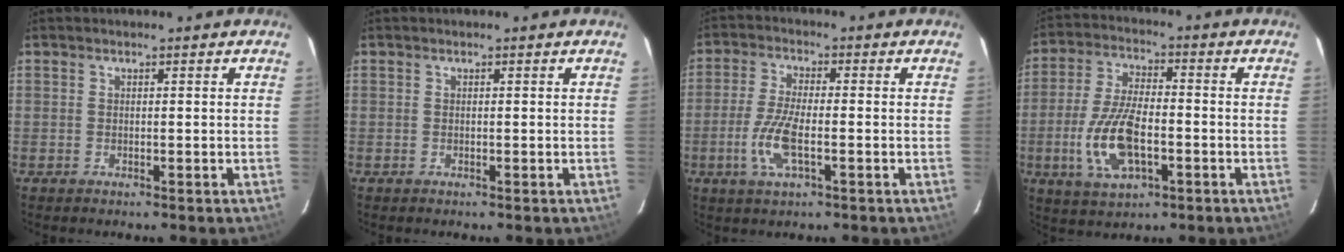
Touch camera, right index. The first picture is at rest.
{"total": 0.0}
{"total": 7.6, "force": [-2.3, 2.3, 6.8], "torque": [-0.149, -0.004, -0.048]}
{"total": 12.7, "force": [-3.5, 5.6, 10.8], "torque": [-0.230, -0.004, -0.063]}